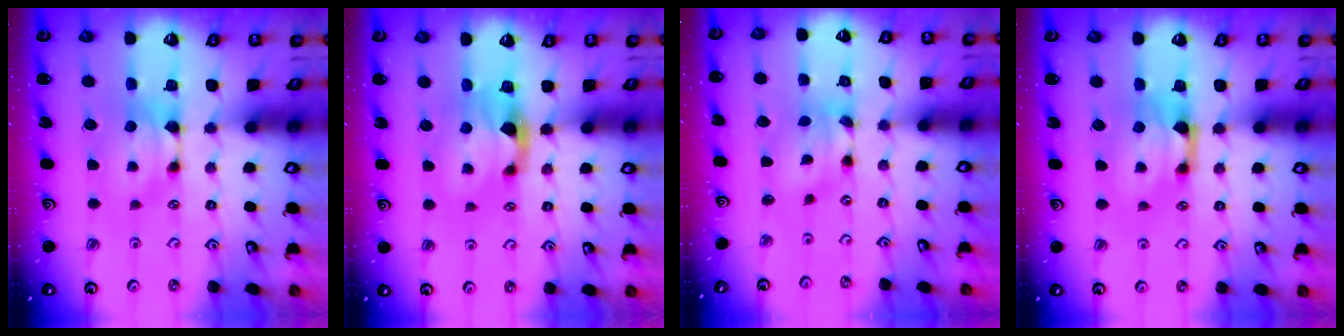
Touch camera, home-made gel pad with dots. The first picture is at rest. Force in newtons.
{"total": 2.2, "press": 1.9, "slide": 1.2}
{"total": 4.1, "press": 3.5, "slide": 2.2}
{"total": 1.5, "press": 0.6, "slide": 1.4}